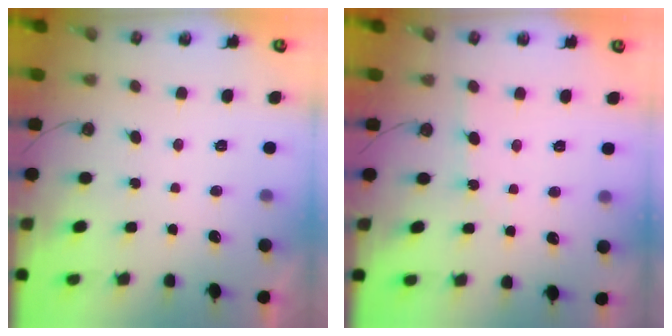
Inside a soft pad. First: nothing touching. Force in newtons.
{"total": 2.6, "press": 2.6, "slide": 0.3}